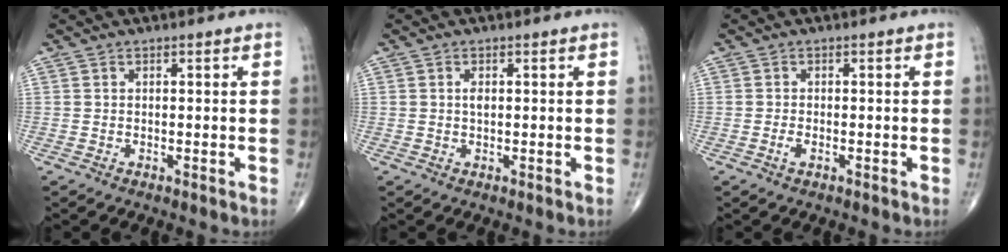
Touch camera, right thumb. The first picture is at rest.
{"total": 1.2, "force": [0.2, 0.5, 1.0], "torque": [-0.018, -0.001, 0.004]}
{"total": 1.5, "force": [-0.6, 0.6, 1.2], "torque": [-0.027, 0.000, -0.011]}